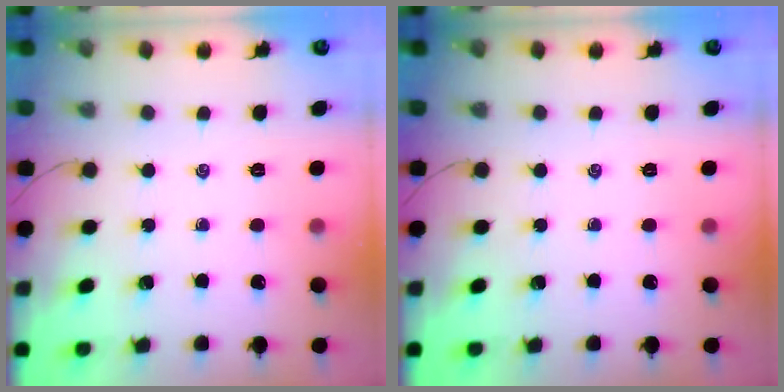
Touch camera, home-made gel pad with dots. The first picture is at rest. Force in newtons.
{"total": 0.0}